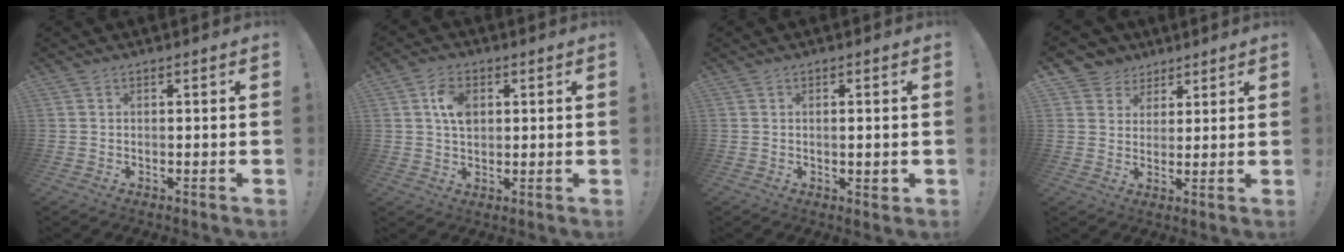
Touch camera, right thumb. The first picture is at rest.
{"total": 7.0, "force": [1.8, 4.8, 4.8], "torque": [-0.074, 0.004, 0.033]}
{"total": 1.8, "force": [0.1, 0.5, 1.7], "torque": [-0.020, -0.004, 0.000]}
{"total": 6.0, "force": [3.2, 5.1, 0.4], "torque": [-0.011, -0.021, 0.067]}